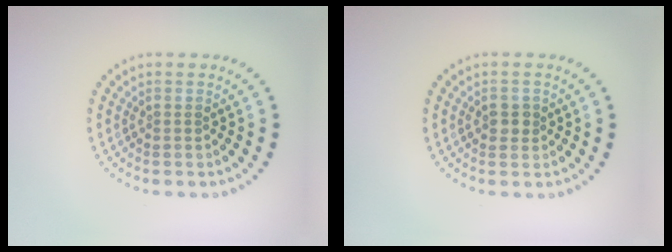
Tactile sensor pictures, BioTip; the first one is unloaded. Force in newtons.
{"total": 1.4, "press": 1.4, "slide": 0.4}